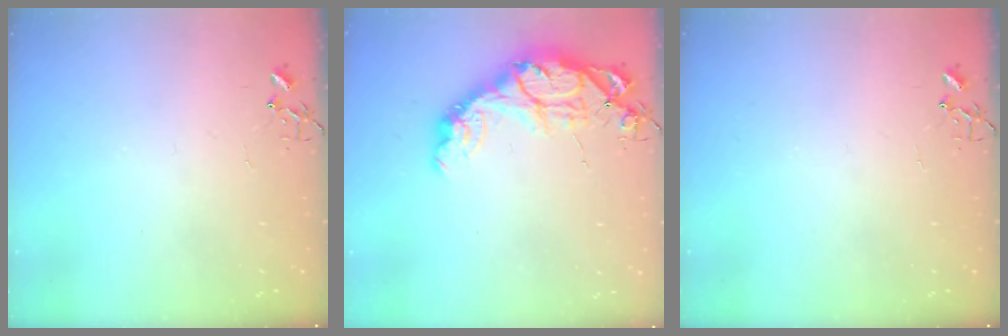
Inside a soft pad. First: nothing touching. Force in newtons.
{"total": 14.8, "press": 14.8, "slide": 1.2}
{"total": 0.0}